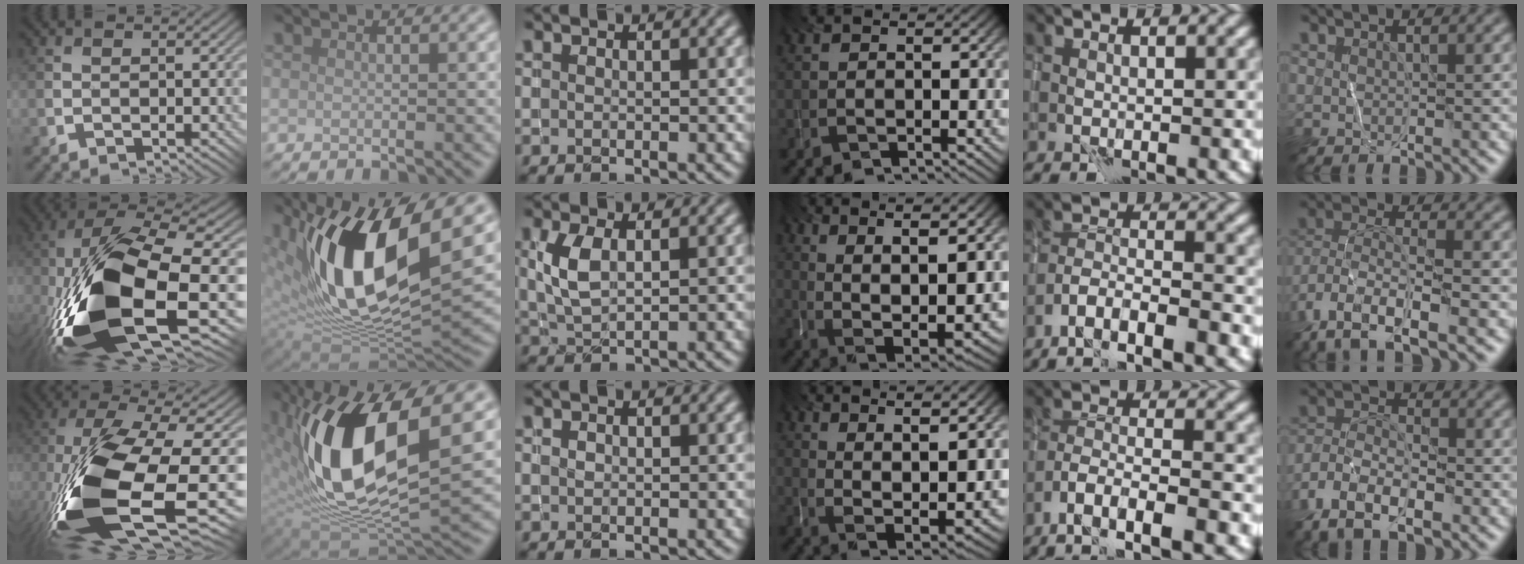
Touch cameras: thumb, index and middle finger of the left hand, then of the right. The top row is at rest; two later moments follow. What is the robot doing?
{"motion": "wrap", "object": "yarn"}